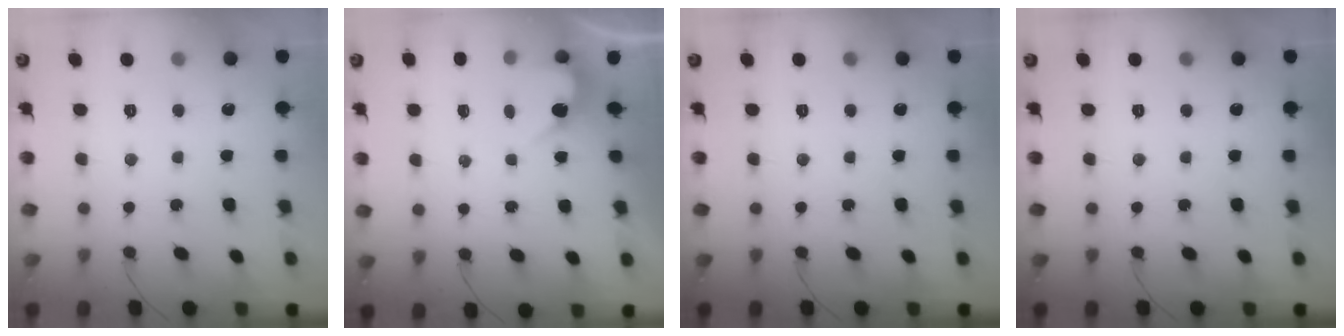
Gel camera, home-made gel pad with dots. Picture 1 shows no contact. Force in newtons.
{"total": 2.5, "press": 2.5, "slide": 0.2}
{"total": 0.0}
{"total": 0.0}